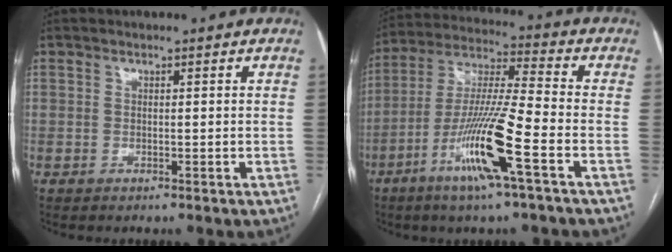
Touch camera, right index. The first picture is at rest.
{"total": 14.4, "force": [-6.4, -0.1, 13.0], "torque": [-0.260, -0.013, -0.122]}